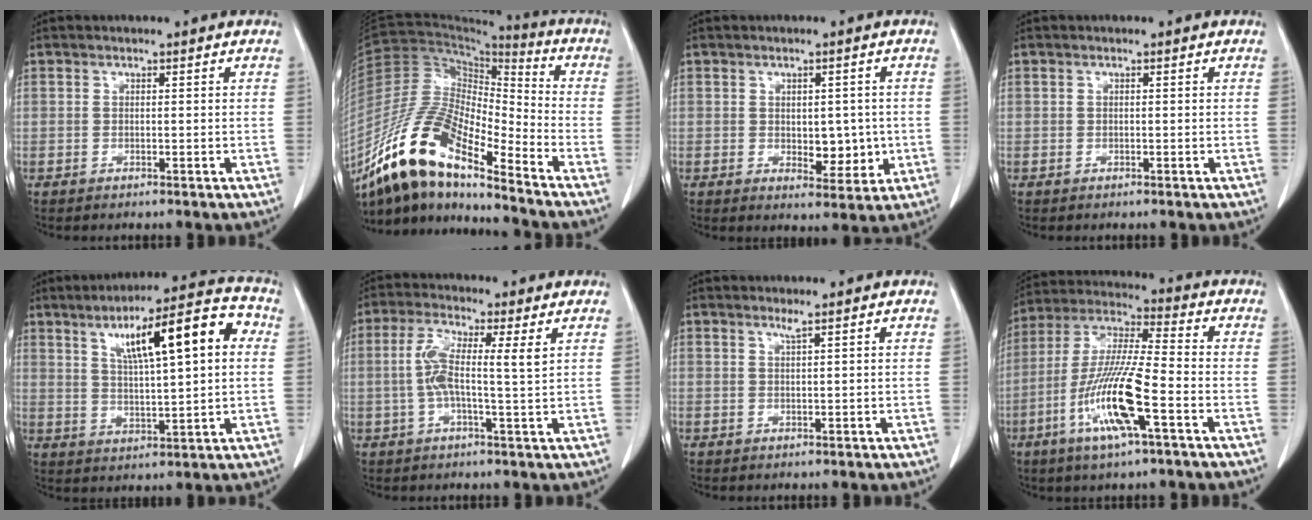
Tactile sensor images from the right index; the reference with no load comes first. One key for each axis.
{"total": 19.1, "fx": -13.6, "fy": 4.7, "fz": 12.5, "tx": -0.254, "ty": 0.004, "tz": -0.252}
{"total": 6.7, "fx": -0.5, "fy": 3.7, "fz": 5.5, "tx": -0.070, "ty": 0.002, "tz": 0.007}
{"total": 0.0}
{"total": 15.1, "fx": 4.7, "fy": 2.9, "fz": 14.1, "tx": -0.219, "ty": 0.032, "tz": 0.074}
{"total": 7.4, "fx": 1.2, "fy": 0.9, "fz": 7.3, "tx": -0.152, "ty": 0.013, "tz": 0.017}
{"total": 1.2, "fx": 0.8, "fy": 0.0, "fz": 0.9, "tx": -0.020, "ty": 0.000, "tz": 0.019}
{"total": 15.0, "fx": -5.5, "fy": 1.5, "fz": 13.9, "tx": -0.286, "ty": -0.011, "tz": -0.104}